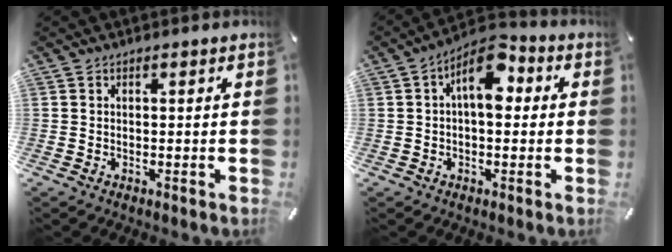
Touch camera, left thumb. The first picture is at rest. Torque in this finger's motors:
{"motor_torque": [0.22, 0.39, 0.69, 0.08, 0.30]}